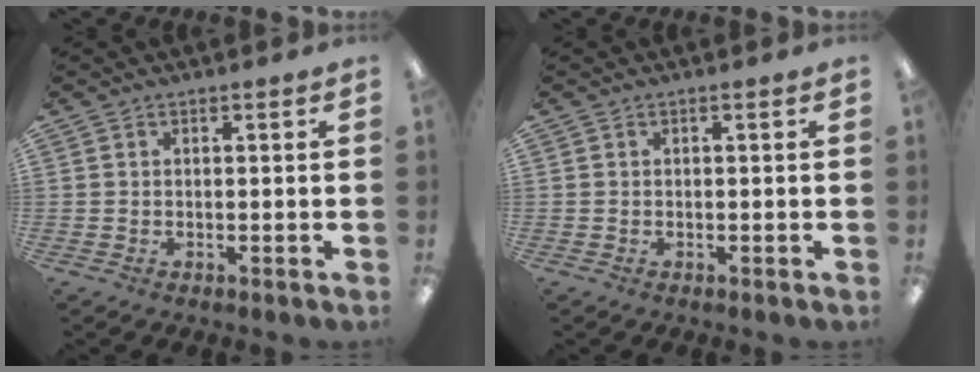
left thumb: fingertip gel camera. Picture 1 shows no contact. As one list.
[{"total": 0.0}]